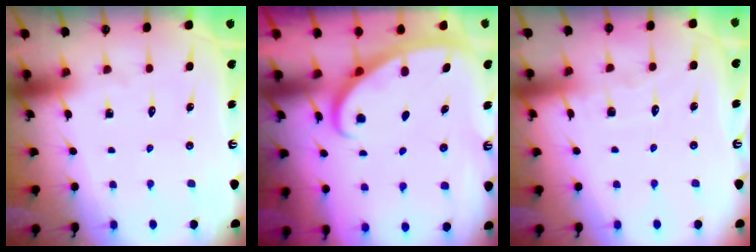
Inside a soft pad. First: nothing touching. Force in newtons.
{"total": 2.5, "press": 2.5, "slide": 0.2}
{"total": 4.7, "press": 4.6, "slide": 0.5}